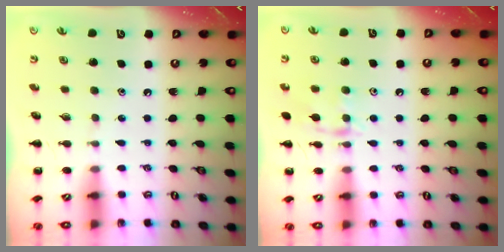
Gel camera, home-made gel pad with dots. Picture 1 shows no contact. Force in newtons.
{"total": 10.1, "press": 10.1, "slide": 0.7}